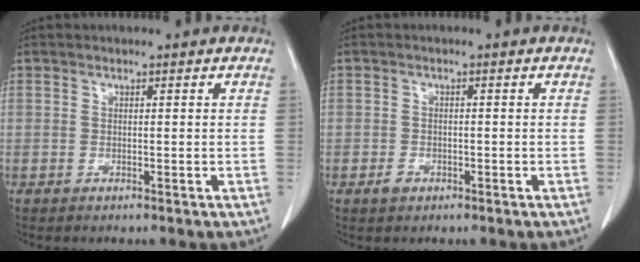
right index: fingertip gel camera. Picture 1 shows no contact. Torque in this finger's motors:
{"motor_torque": [-0.23, -0.05, -0.80, -0.21]}